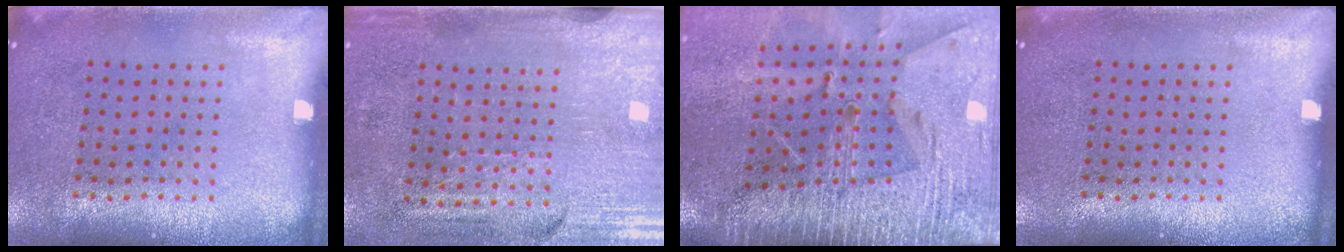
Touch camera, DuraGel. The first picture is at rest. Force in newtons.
{"total": 3.2, "press": 2.8, "slide": 1.5}
{"total": 4.1, "press": 3.5, "slide": 2.2}
{"total": 0.0}